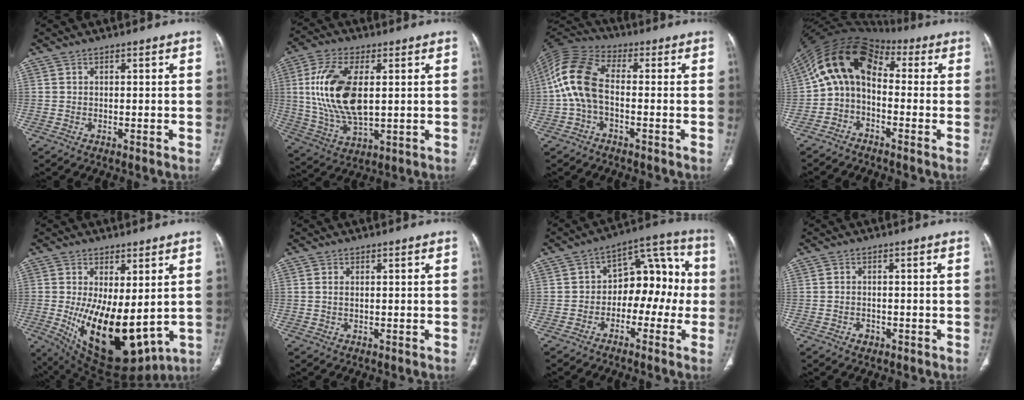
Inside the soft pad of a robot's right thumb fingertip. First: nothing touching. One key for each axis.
{"total": 16.6, "fx": 2.3, "fy": 8.1, "fz": 14.3, "tx": -0.293, "ty": -0.009, "tz": 0.049}
{"total": 11.8, "fx": -1.0, "fy": 6.6, "fz": 9.7, "tx": -0.209, "ty": 0.032, "tz": -0.029}
{"total": 12.1, "fx": 0.0, "fy": 7.9, "fz": 9.1, "tx": -0.155, "ty": 0.057, "tz": -0.018}
{"total": 18.1, "fx": -1.1, "fy": 8.6, "fz": 15.8, "tx": -0.251, "ty": -0.034, "tz": 0.016}
{"total": 0.7, "fx": 0.1, "fy": 0.3, "fz": 0.7, "tx": -0.020, "ty": 0.003, "tz": 0.004}
{"total": 12.6, "fx": -1.9, "fy": 8.2, "fz": 9.4, "tx": -0.080, "ty": 0.056, "tz": -0.041}
{"total": 1.7, "fx": -0.8, "fy": 1.2, "fz": 0.7, "tx": -0.008, "ty": 0.007, "tz": -0.010}